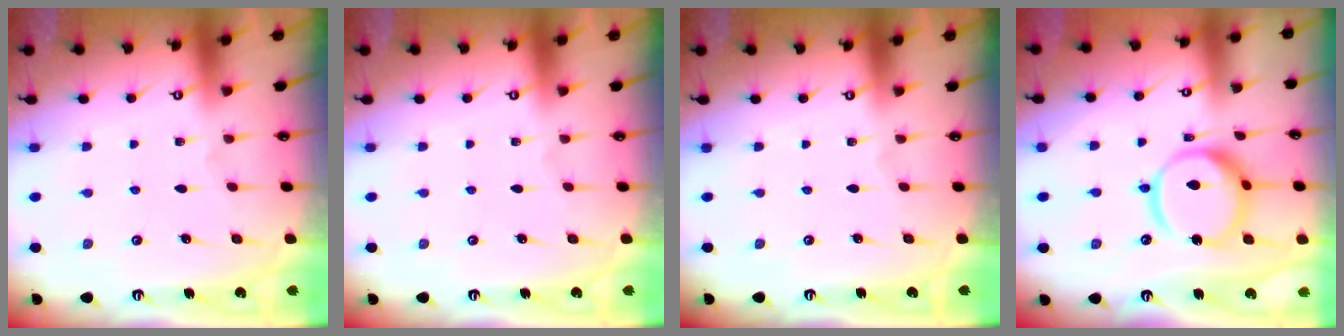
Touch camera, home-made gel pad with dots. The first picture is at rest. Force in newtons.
{"total": 0.0}
{"total": 0.0}
{"total": 13.4, "press": 13.3, "slide": 1.4}